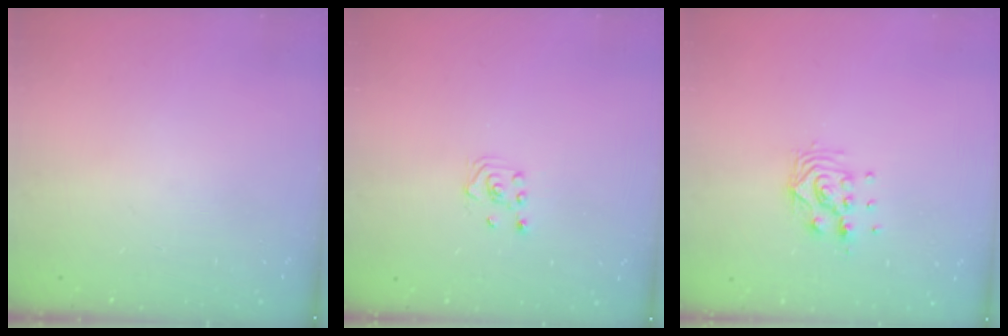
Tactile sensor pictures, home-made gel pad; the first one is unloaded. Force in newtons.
{"total": 2.3, "press": 2.2, "slide": 0.8}
{"total": 9.2, "press": 9.2, "slide": 0.7}